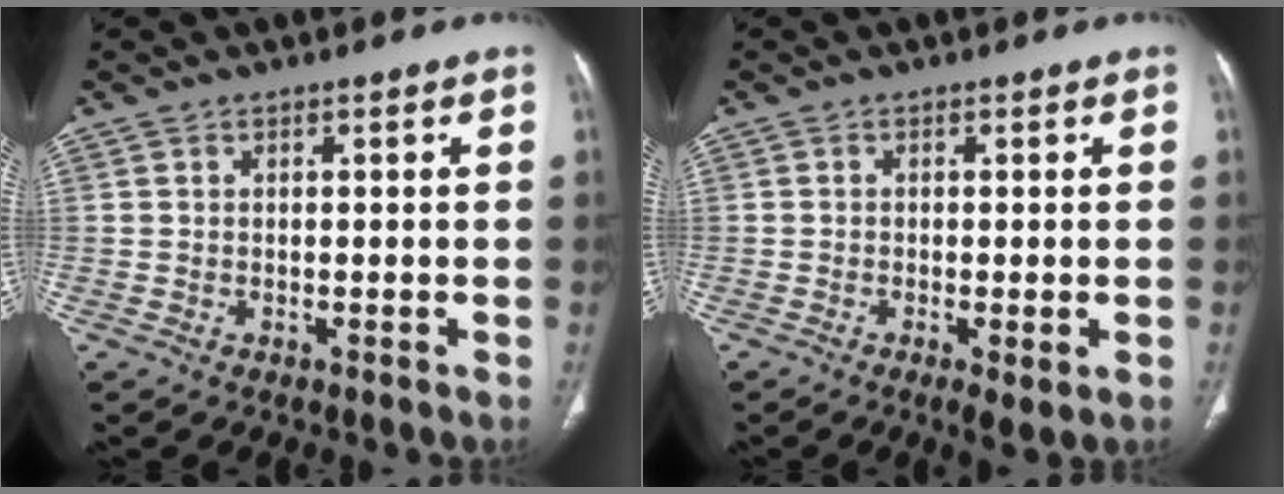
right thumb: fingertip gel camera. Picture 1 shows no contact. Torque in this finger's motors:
{"motor_torque": [0.05, -0.10, -0.22, -0.06, -0.01]}